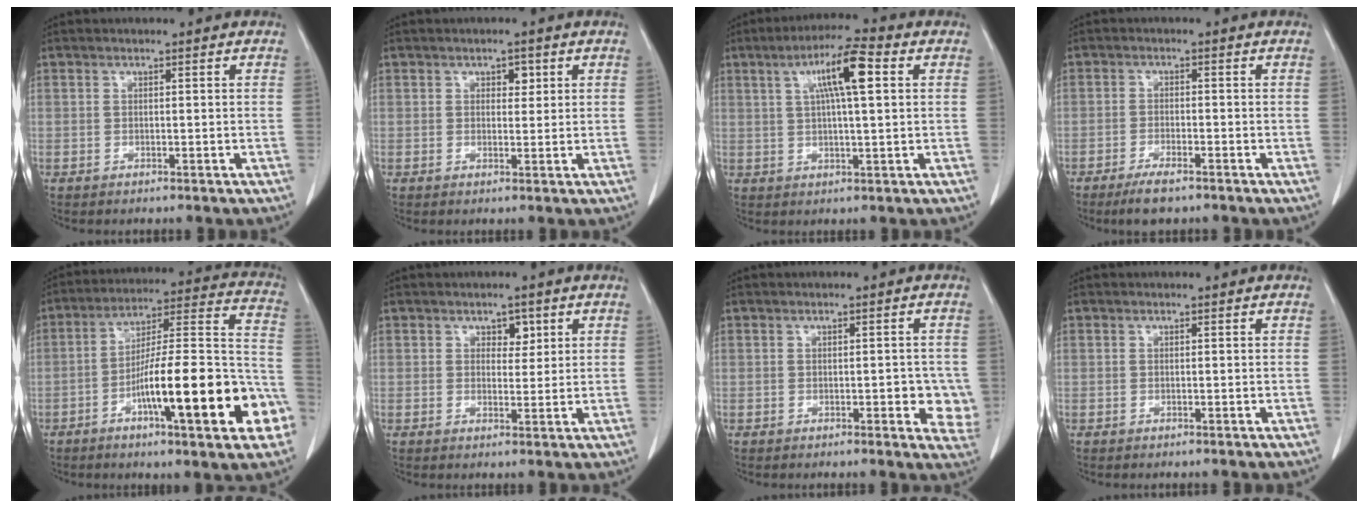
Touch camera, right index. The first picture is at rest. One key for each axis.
{"total": 1.9, "fx": 0.8, "fy": 1.2, "fz": 1.2, "tx": -0.013, "ty": 0.001, "tz": 0.010}
{"total": 8.9, "fx": 2.8, "fy": 0.9, "fz": 8.4, "tx": -0.148, "ty": 0.016, "tz": 0.045}
{"total": 4.3, "fx": -3.1, "fy": 0.9, "fz": 2.7, "tx": -0.059, "ty": -0.006, "tz": -0.054}
{"total": 22.5, "fx": -8.3, "fy": 3.0, "fz": 20.7, "tx": -0.258, "ty": 0.016, "tz": -0.118}
{"total": 2.5, "fx": 1.2, "fy": 1.6, "fz": 1.4, "tx": -0.013, "ty": 0.001, "tz": 0.018}
{"total": 4.3, "fx": -0.6, "fy": 1.8, "fz": 3.9, "tx": -0.031, "ty": -0.002, "tz": -0.009}
{"total": 0.0}